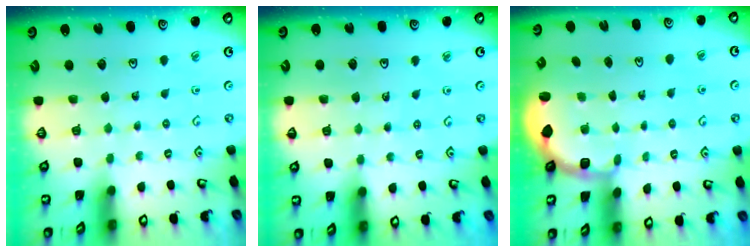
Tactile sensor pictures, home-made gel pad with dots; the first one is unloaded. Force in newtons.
{"total": 2.4, "press": 2.1, "slide": 1.2}
{"total": 2.8, "press": 2.2, "slide": 1.7}